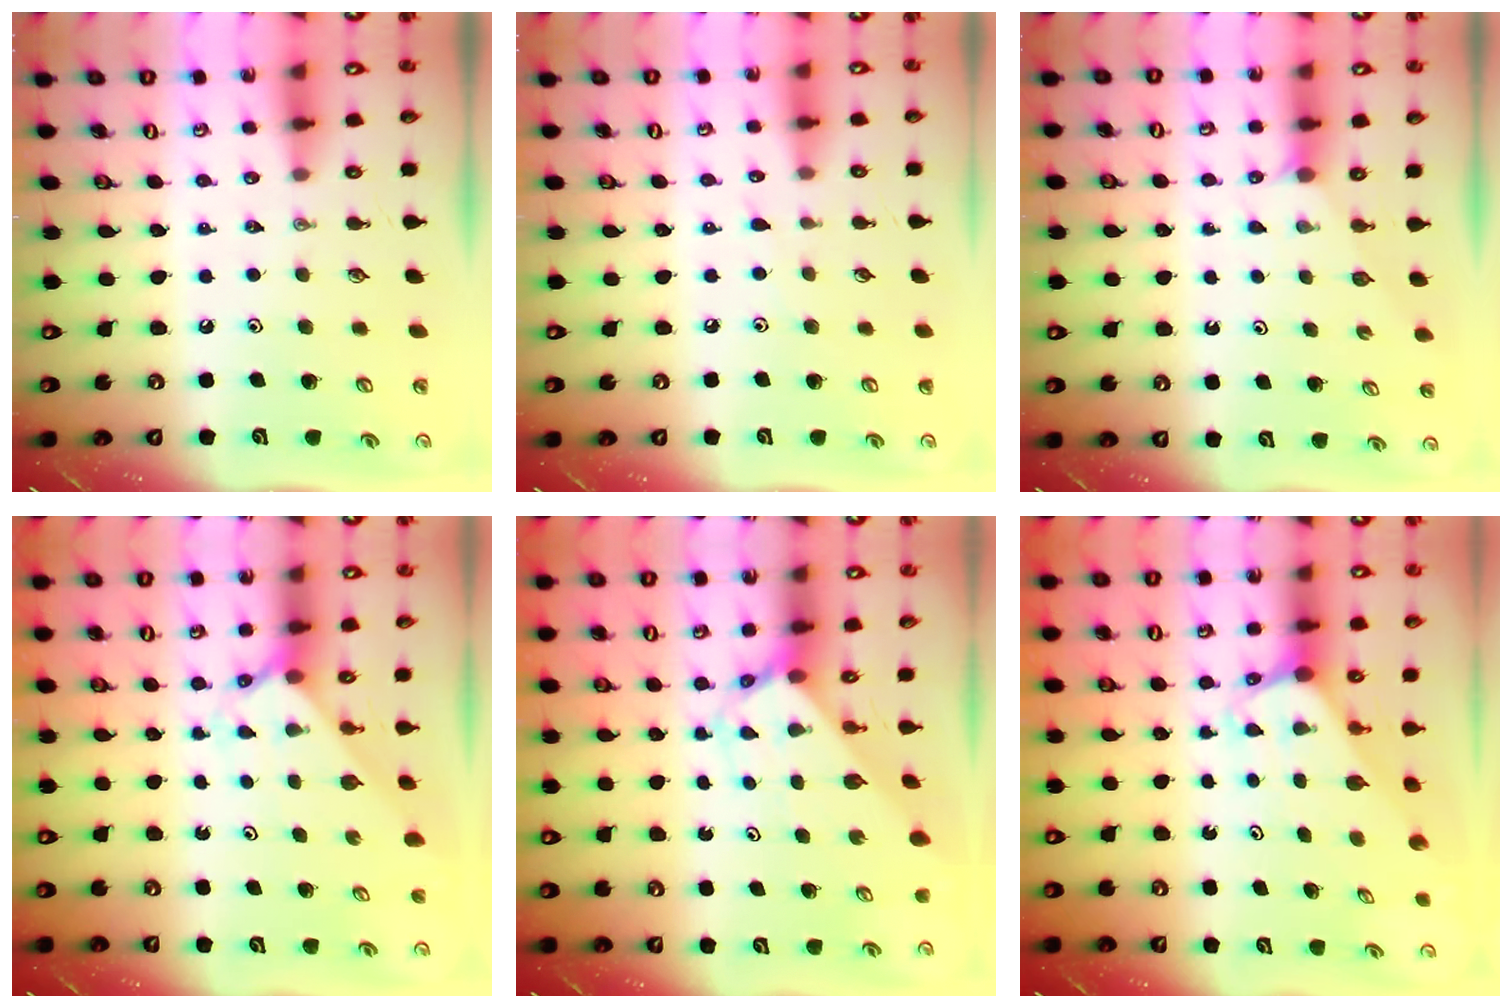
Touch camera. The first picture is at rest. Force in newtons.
{"total": 2.9, "press": 2.9, "slide": 0.4}
{"total": 2.5, "press": 2.4, "slide": 0.4}
{"total": 2.3, "press": 2.3, "slide": 0.2}
{"total": 2.7, "press": 2.7, "slide": 0.2}
{"total": 1.8, "press": 1.8, "slide": 0.1}